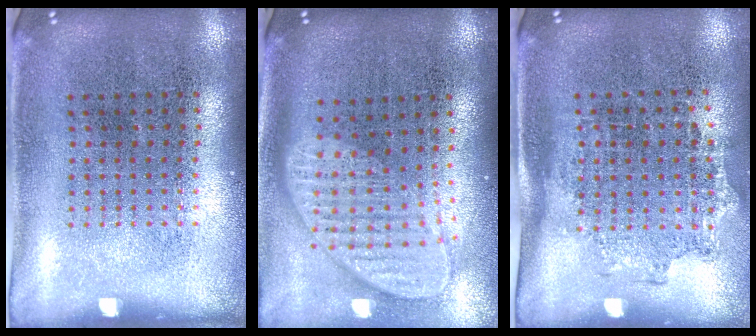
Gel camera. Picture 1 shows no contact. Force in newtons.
{"total": 2.0, "press": 1.6, "slide": 1.2}
{"total": 1.3, "press": 1.1, "slide": 0.7}